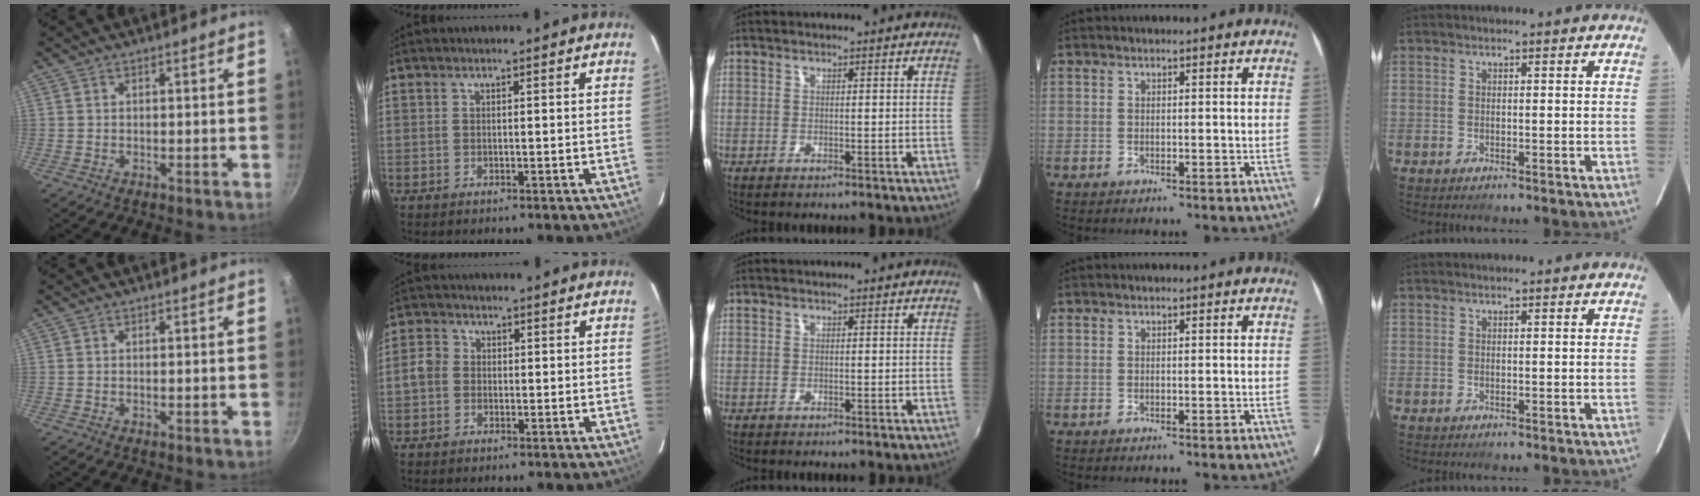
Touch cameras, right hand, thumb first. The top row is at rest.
{"index": {"total": 3.0, "force": [-0.7, 2.7, 1.2], "torque": [-0.021, 0.008, -0.021]}}